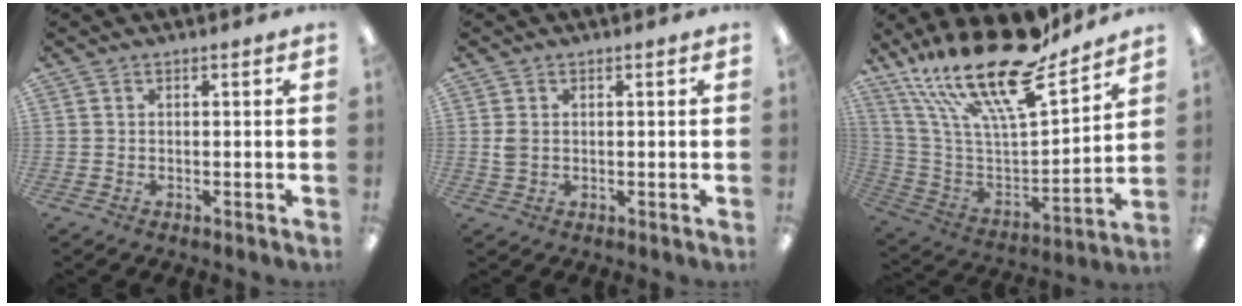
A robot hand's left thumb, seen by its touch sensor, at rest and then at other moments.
{"total": 2.5, "force": [0.5, 2.0, 1.5], "torque": [-0.030, 0.005, 0.009]}
{"total": 25.5, "force": [19.3, 7.4, 14.9], "torque": [-0.264, -0.132, 0.329]}